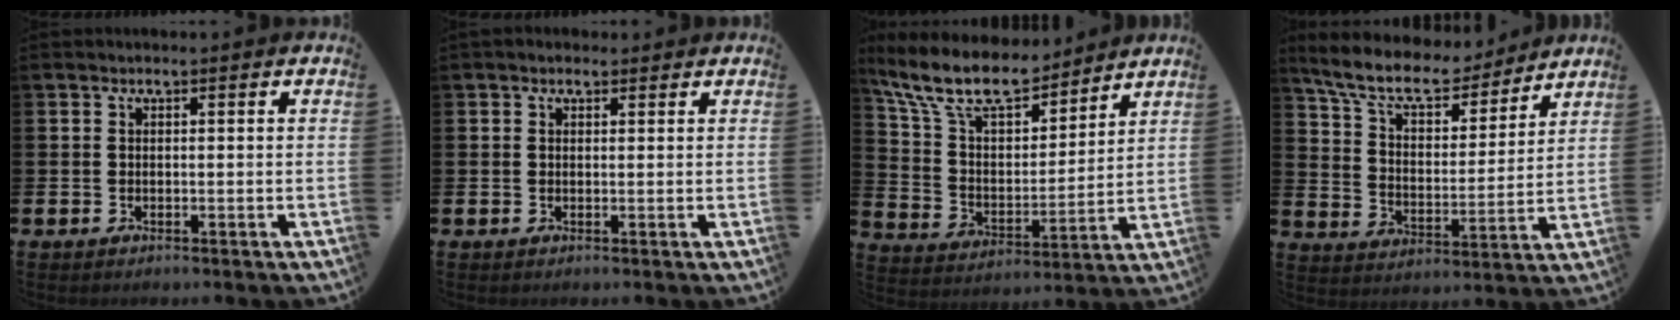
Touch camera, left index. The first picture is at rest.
{"total": 1.2, "force": [1.0, 0.6, 0.3], "torque": [0.001, 0.005, 0.016]}
{"total": 11.6, "force": [10.0, 3.7, 4.5], "torque": [-0.133, -0.057, 0.178]}
{"total": 9.7, "force": [8.6, 2.9, 3.3], "torque": [-0.102, -0.052, 0.151]}